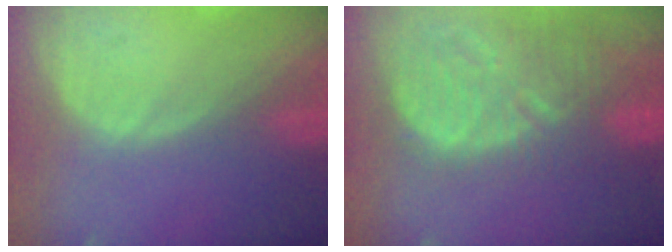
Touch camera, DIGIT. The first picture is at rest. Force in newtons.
{"total": 13.0, "press": 11.4, "slide": 6.2}